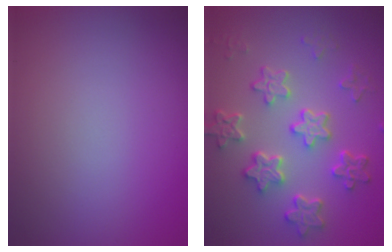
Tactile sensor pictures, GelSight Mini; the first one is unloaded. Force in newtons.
{"total": 5.9, "press": 4.6, "slide": 3.7}